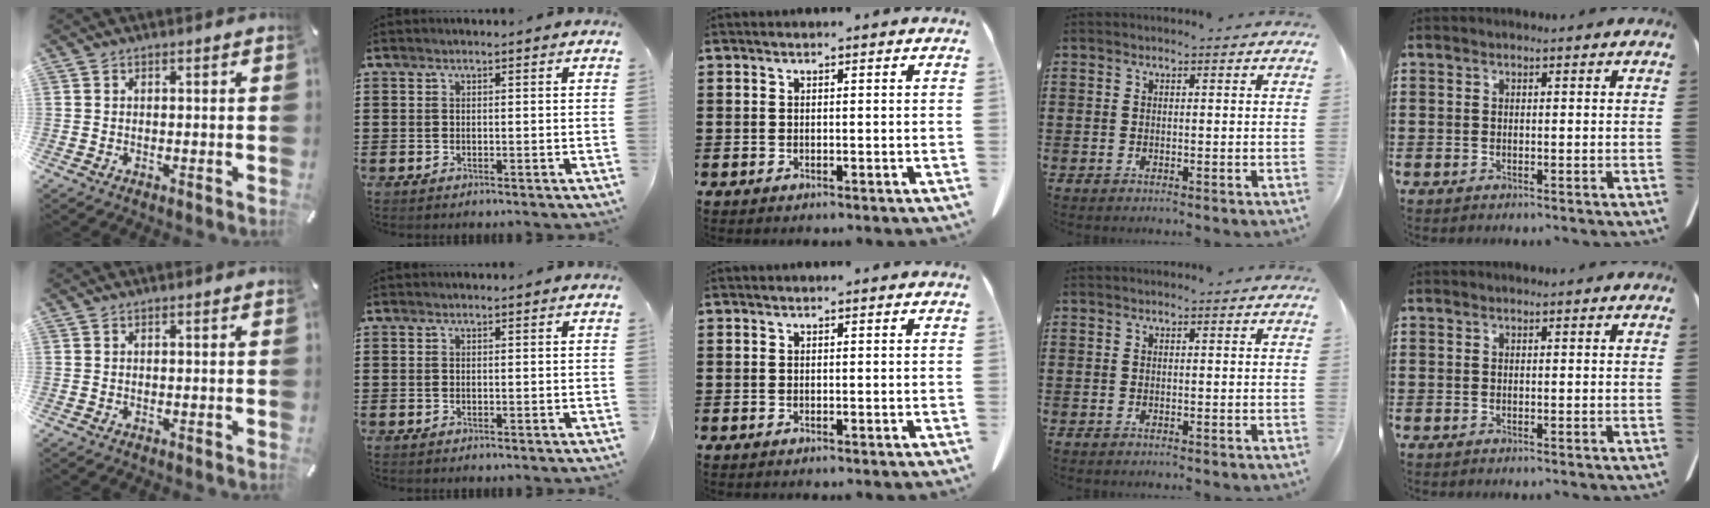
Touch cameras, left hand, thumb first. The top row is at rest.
{}